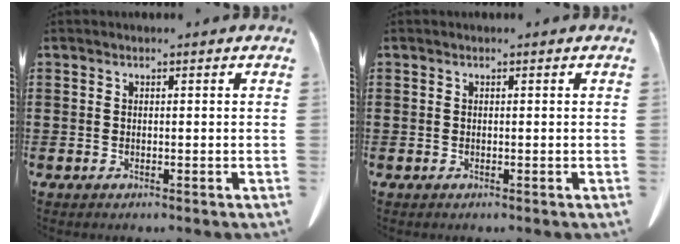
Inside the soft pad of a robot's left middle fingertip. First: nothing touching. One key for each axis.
{"total": 0.0}